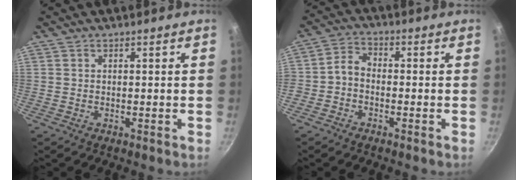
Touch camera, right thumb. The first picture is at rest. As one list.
[{"total": 3.6, "force": [-1.5, 2.5, 2.1], "torque": [-0.042, 0.031, -0.042]}]